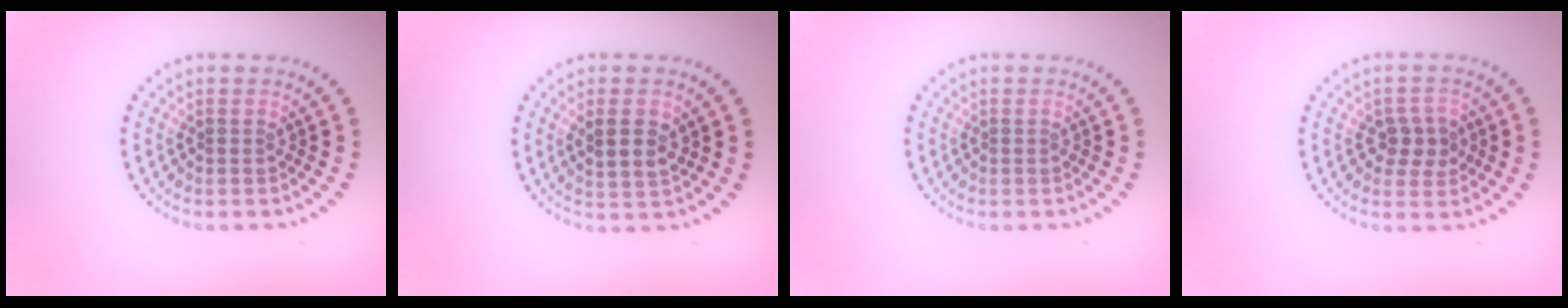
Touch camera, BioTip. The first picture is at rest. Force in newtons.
{"total": 2.8, "press": 2.7, "slide": 0.8}
{"total": 0.0}
{"total": 2.6, "press": 2.5, "slide": 0.6}